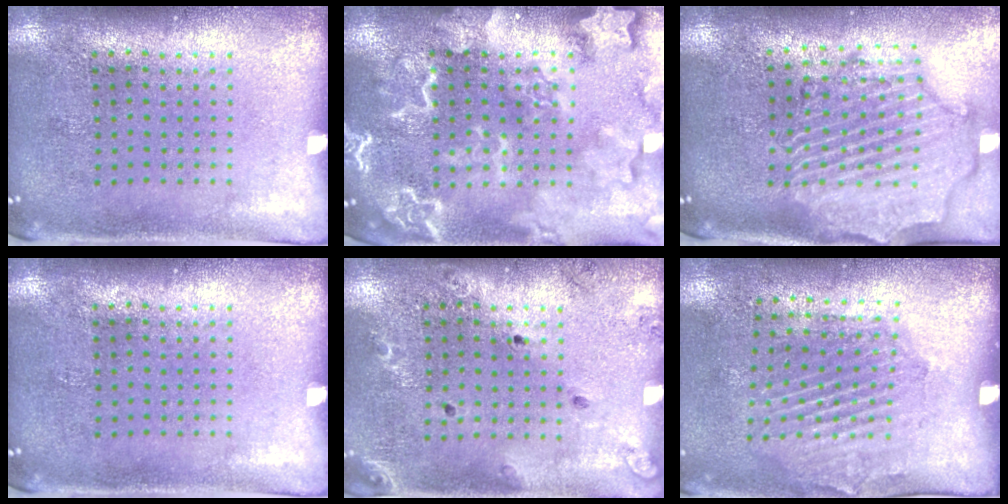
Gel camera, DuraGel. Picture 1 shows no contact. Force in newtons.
{"total": 4.7, "press": 4.6, "slide": 0.6}
{"total": 2.8, "press": 2.5, "slide": 1.3}
{"total": 0.0}
{"total": 1.4, "press": 1.4, "slide": 0.2}
{"total": 1.9, "press": 1.2, "slide": 1.6}